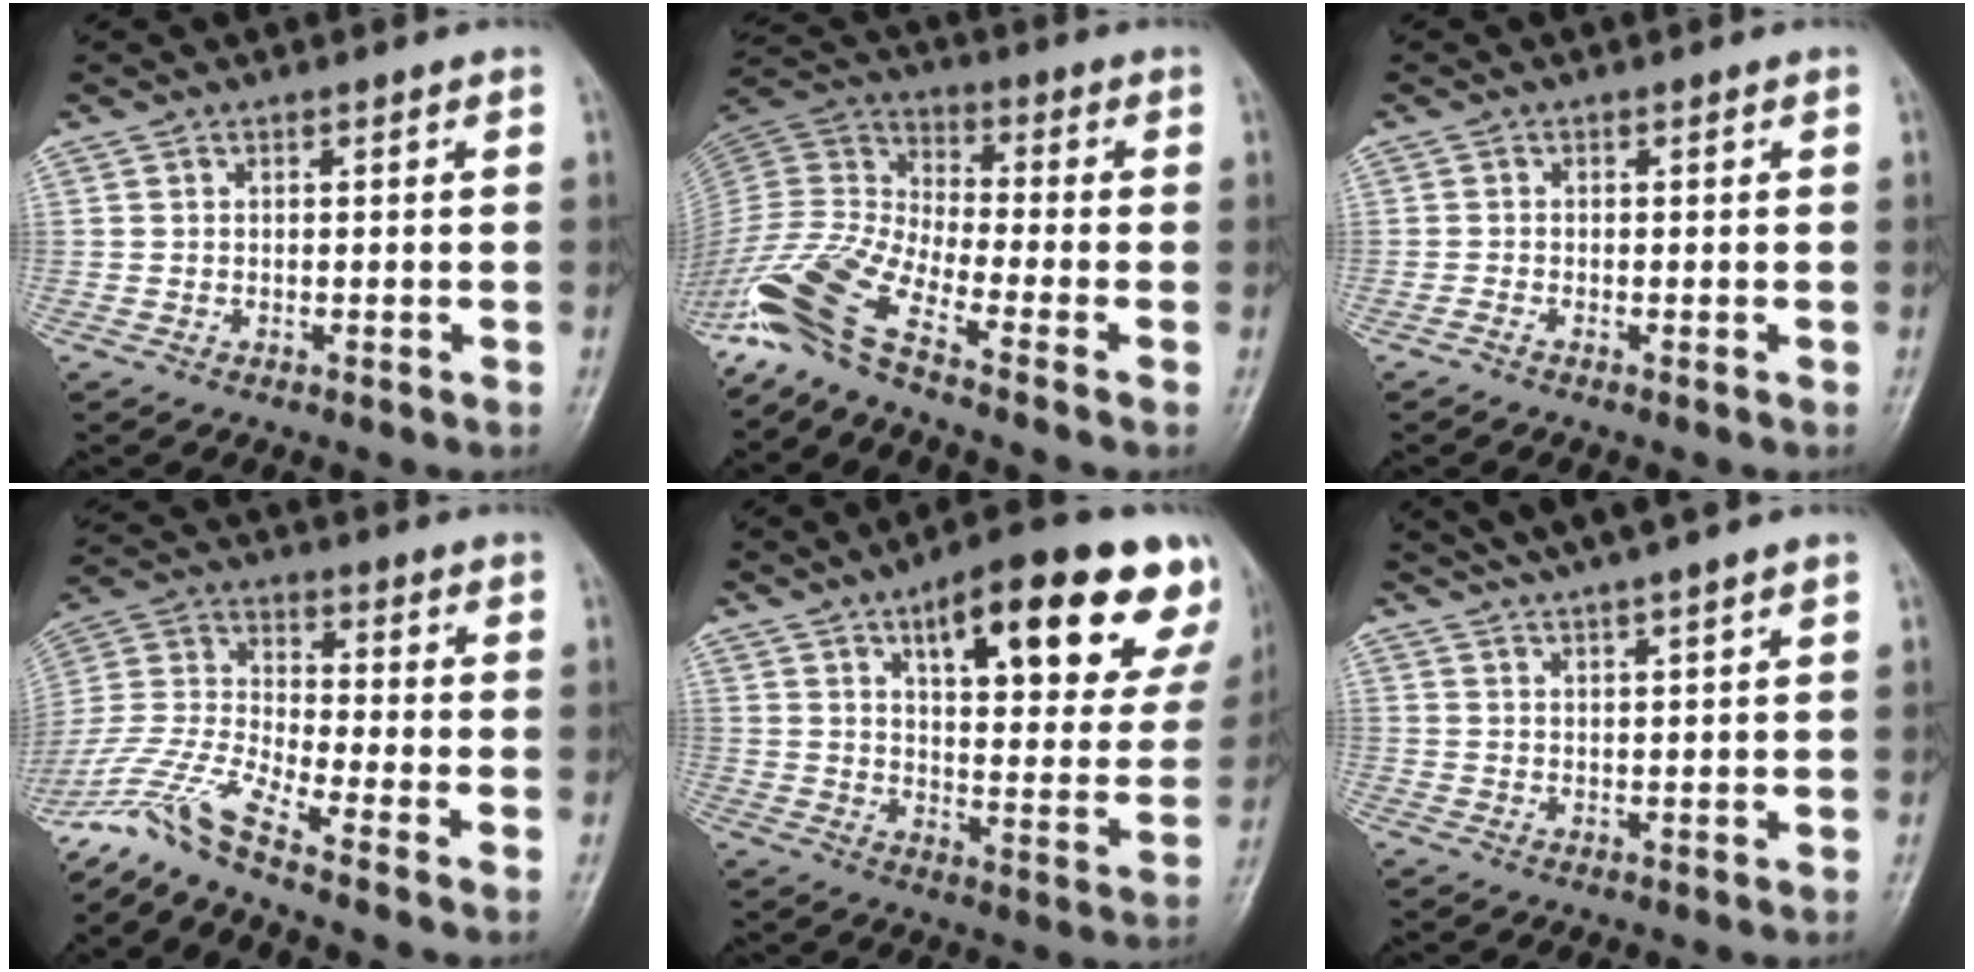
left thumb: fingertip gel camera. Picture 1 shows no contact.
{"total": 14.5, "force": [-10.0, 2.6, 10.2], "torque": [-0.231, 0.044, -0.205]}
{"total": 0.5, "force": [-0.4, 0.0, 0.3], "torque": [-0.008, 0.002, -0.011]}
{"total": 11.0, "force": [-8.8, 0.0, 6.6], "torque": [-0.169, 0.030, -0.185]}
{"total": 25.6, "force": [14.2, 8.9, 19.4], "torque": [-0.216, -0.030, 0.198]}
{"total": 10.0, "force": [8.1, 0.2, 5.9], "torque": [-0.091, 0.006, 0.123]}